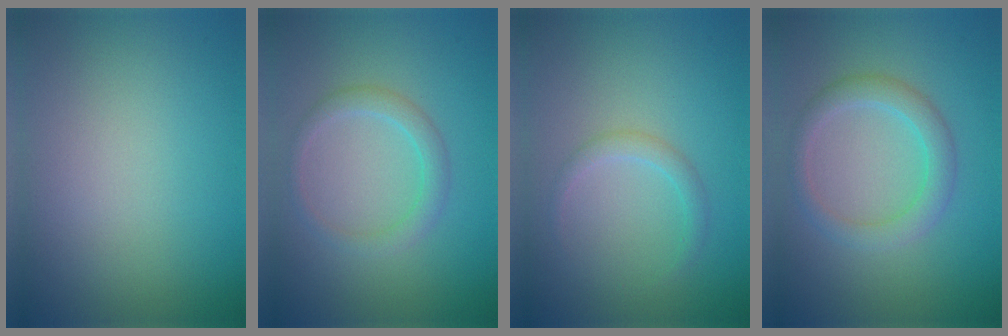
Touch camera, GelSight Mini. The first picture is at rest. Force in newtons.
{"total": 1.9, "press": 1.9, "slide": 0.1}
{"total": 1.4, "press": 1.4, "slide": 0.0}
{"total": 2.8, "press": 2.8, "slide": 0.2}